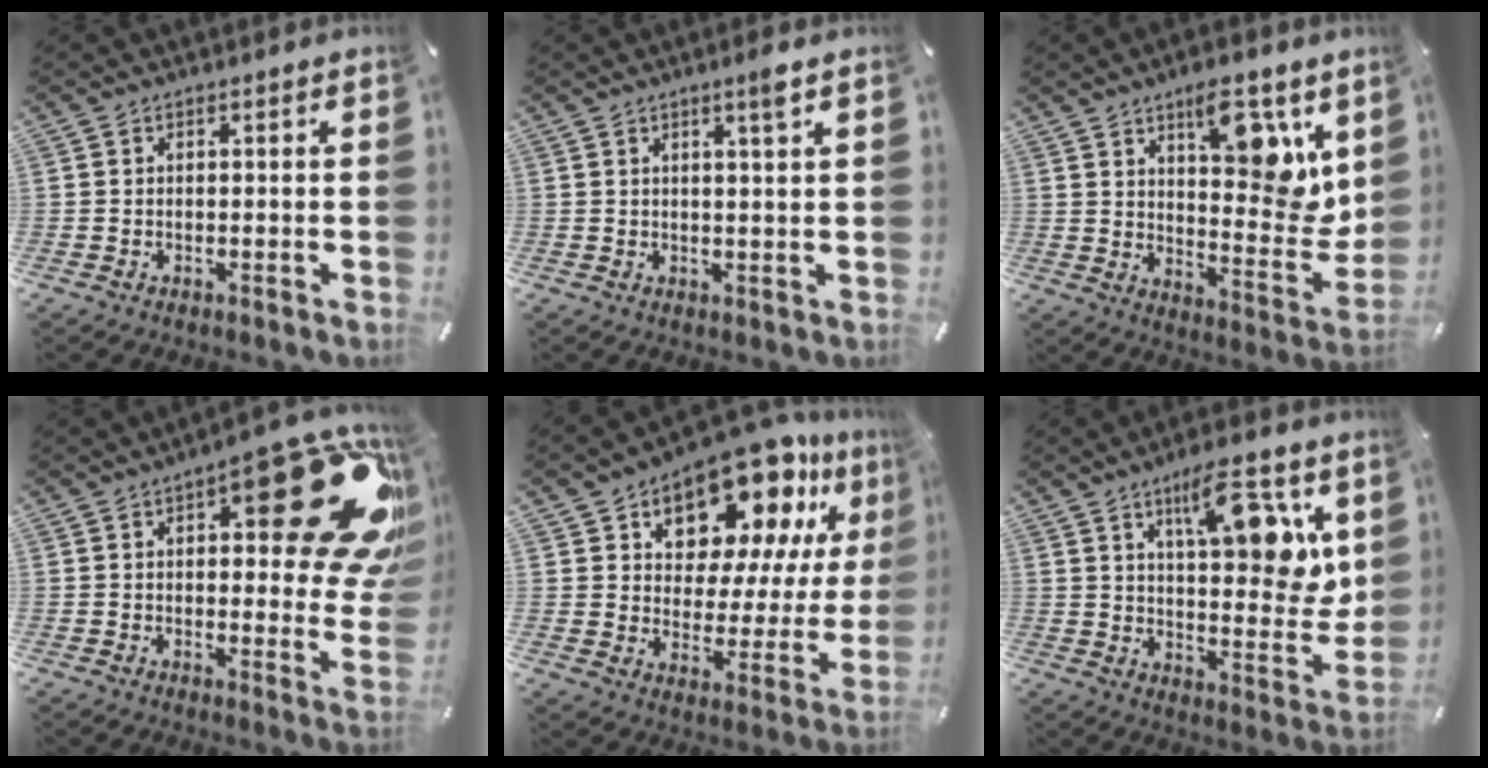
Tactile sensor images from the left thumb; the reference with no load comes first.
{"total": 3.1, "force": [1.9, -0.2, 2.5], "torque": [-0.043, -0.007, 0.030]}
{"total": 14.2, "force": [8.0, 6.1, 10.0], "torque": [-0.112, -0.061, 0.134]}
{"total": 25.4, "force": [10.1, 9.8, 21.1], "torque": [-0.248, -0.068, 0.161]}
{"total": 16.8, "force": [12.7, 8.2, 7.2], "torque": [-0.121, -0.102, 0.219]}
{"total": 15.7, "force": [8.4, 5.8, 11.9], "torque": [-0.155, -0.050, 0.133]}